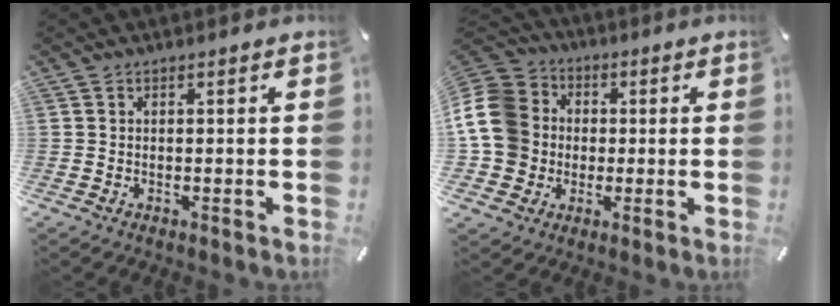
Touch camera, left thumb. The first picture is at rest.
{"total": 14.7, "force": [0.1, 13.2, 6.4], "torque": [-0.149, 0.017, 0.001]}